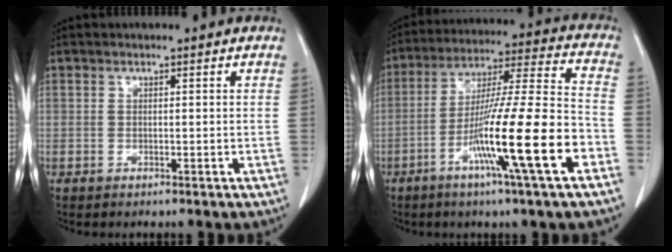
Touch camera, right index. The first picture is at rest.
{"total": 18.1, "force": [-7.3, -0.6, 16.6], "torque": [-0.294, -0.015, -0.128]}